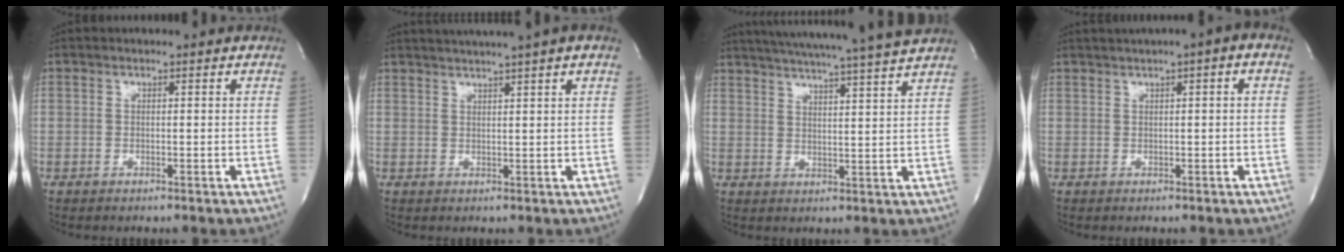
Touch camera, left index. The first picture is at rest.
{"total": 8.1, "force": [6.6, -1.2, 4.6], "torque": [-0.071, 0.024, 0.083]}
{"total": 18.4, "force": [16.7, -1.7, 7.7], "torque": [-0.135, -0.025, 0.223]}
{"total": 4.3, "force": [1.9, 0.2, 3.8], "torque": [-0.062, 0.019, 0.028]}